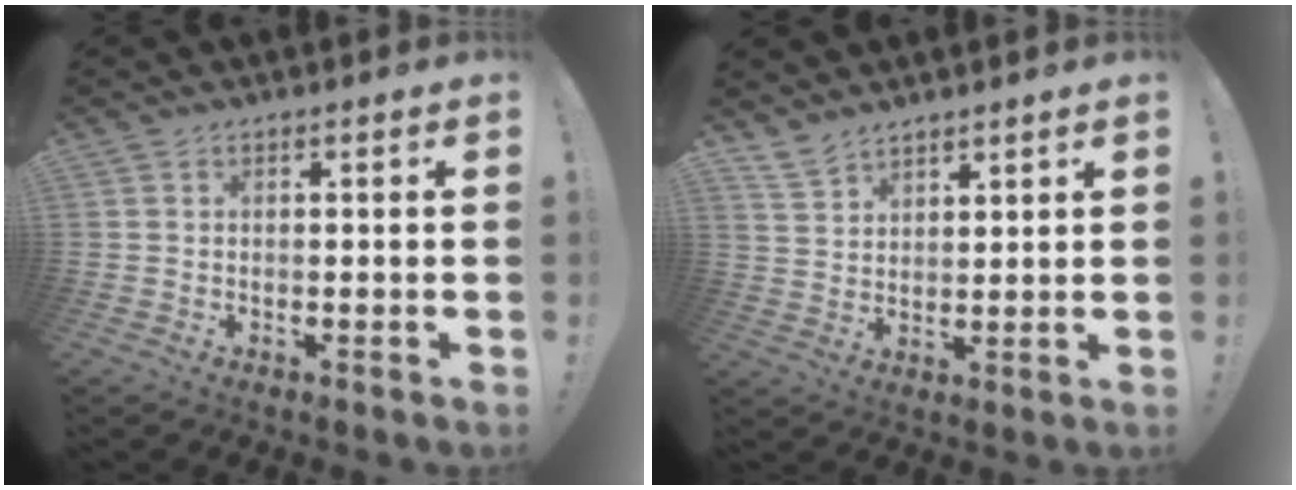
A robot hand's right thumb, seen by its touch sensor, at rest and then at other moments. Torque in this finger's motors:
{"motor_torque": [0.18, -0.14, 0.10, -0.06, 0.01]}